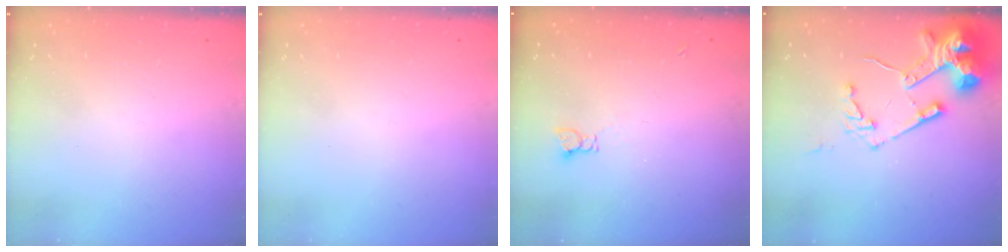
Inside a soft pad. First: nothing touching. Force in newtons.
{"total": 0.0}
{"total": 2.0, "press": 2.0, "slide": 0.3}
{"total": 16.6, "press": 16.4, "slide": 2.0}